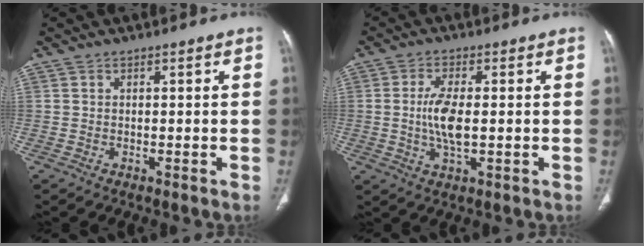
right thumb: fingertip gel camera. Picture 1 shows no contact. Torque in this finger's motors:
{"motor_torque": [1.26, 1.54, 0.95, -0.32, 0.15]}